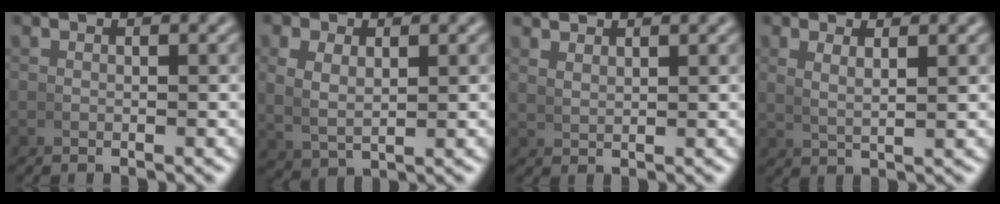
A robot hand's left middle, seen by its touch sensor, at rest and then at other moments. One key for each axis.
{"total": 3.4, "fx": 1.1, "fy": 2.3, "fz": 2.3, "tx": -0.050, "ty": -0.008, "tz": 0.033}
{"total": 1.9, "fx": 1.9, "fy": -0.1, "fz": 0.4, "tx": -0.004, "ty": 0.002, "tz": 0.041}
{"total": 2.0, "fx": 1.3, "fy": 0.2, "fz": 1.6, "tx": -0.029, "ty": -0.006, "tz": 0.033}